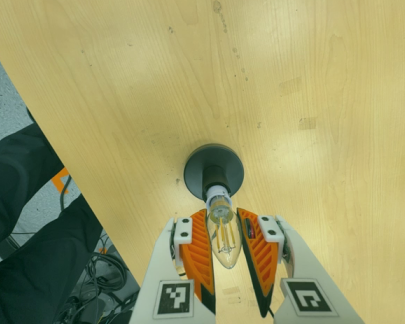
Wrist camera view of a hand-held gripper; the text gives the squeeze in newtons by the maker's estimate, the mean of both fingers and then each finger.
{"total": 13.1, "left": 12.6, "right": 13.6}